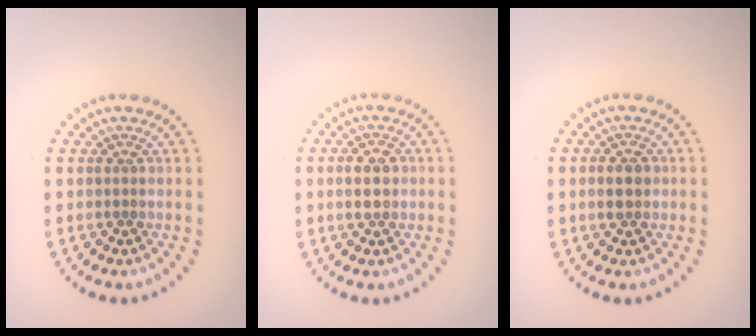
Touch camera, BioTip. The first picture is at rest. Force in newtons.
{"total": 2.5, "press": 2.5, "slide": 0.2}
{"total": 2.3, "press": 2.3, "slide": 0.1}